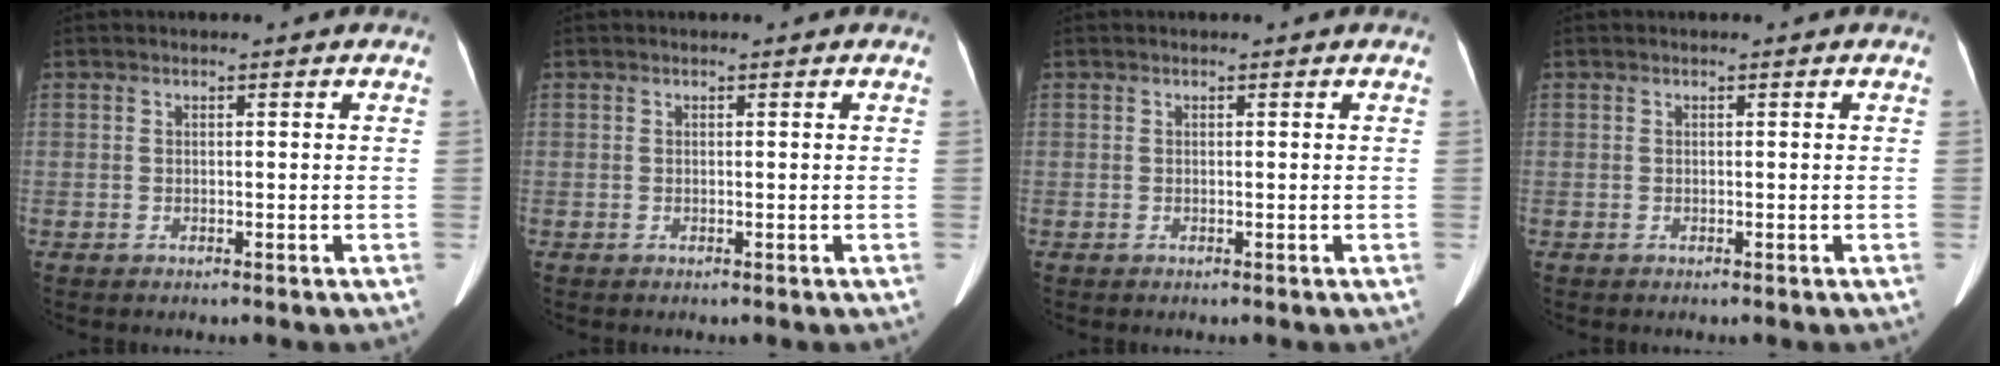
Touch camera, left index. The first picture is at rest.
{"total": 0.0}
{"total": 0.0}
{"total": 0.0}